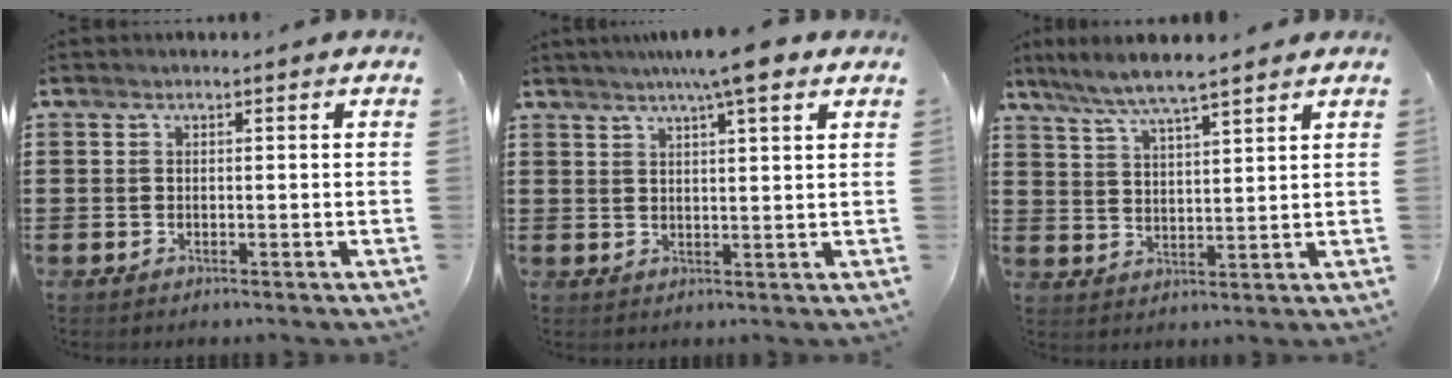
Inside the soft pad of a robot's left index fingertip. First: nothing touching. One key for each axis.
{"total": 6.3, "fx": 4.5, "fy": 0.1, "fz": 4.4, "tx": -0.080, "ty": -0.003, "tz": 0.075}
{"total": 5.7, "fx": 5.0, "fy": 0.0, "fz": 2.8, "tx": -0.071, "ty": -0.019, "tz": 0.086}